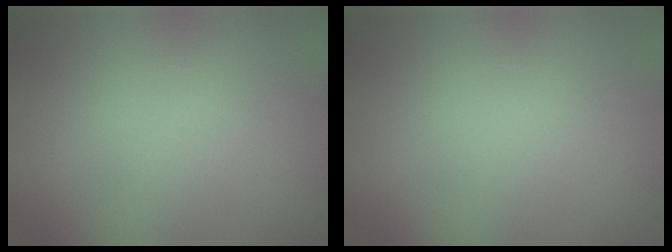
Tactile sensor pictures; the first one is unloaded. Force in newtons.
{"total": 0.0}